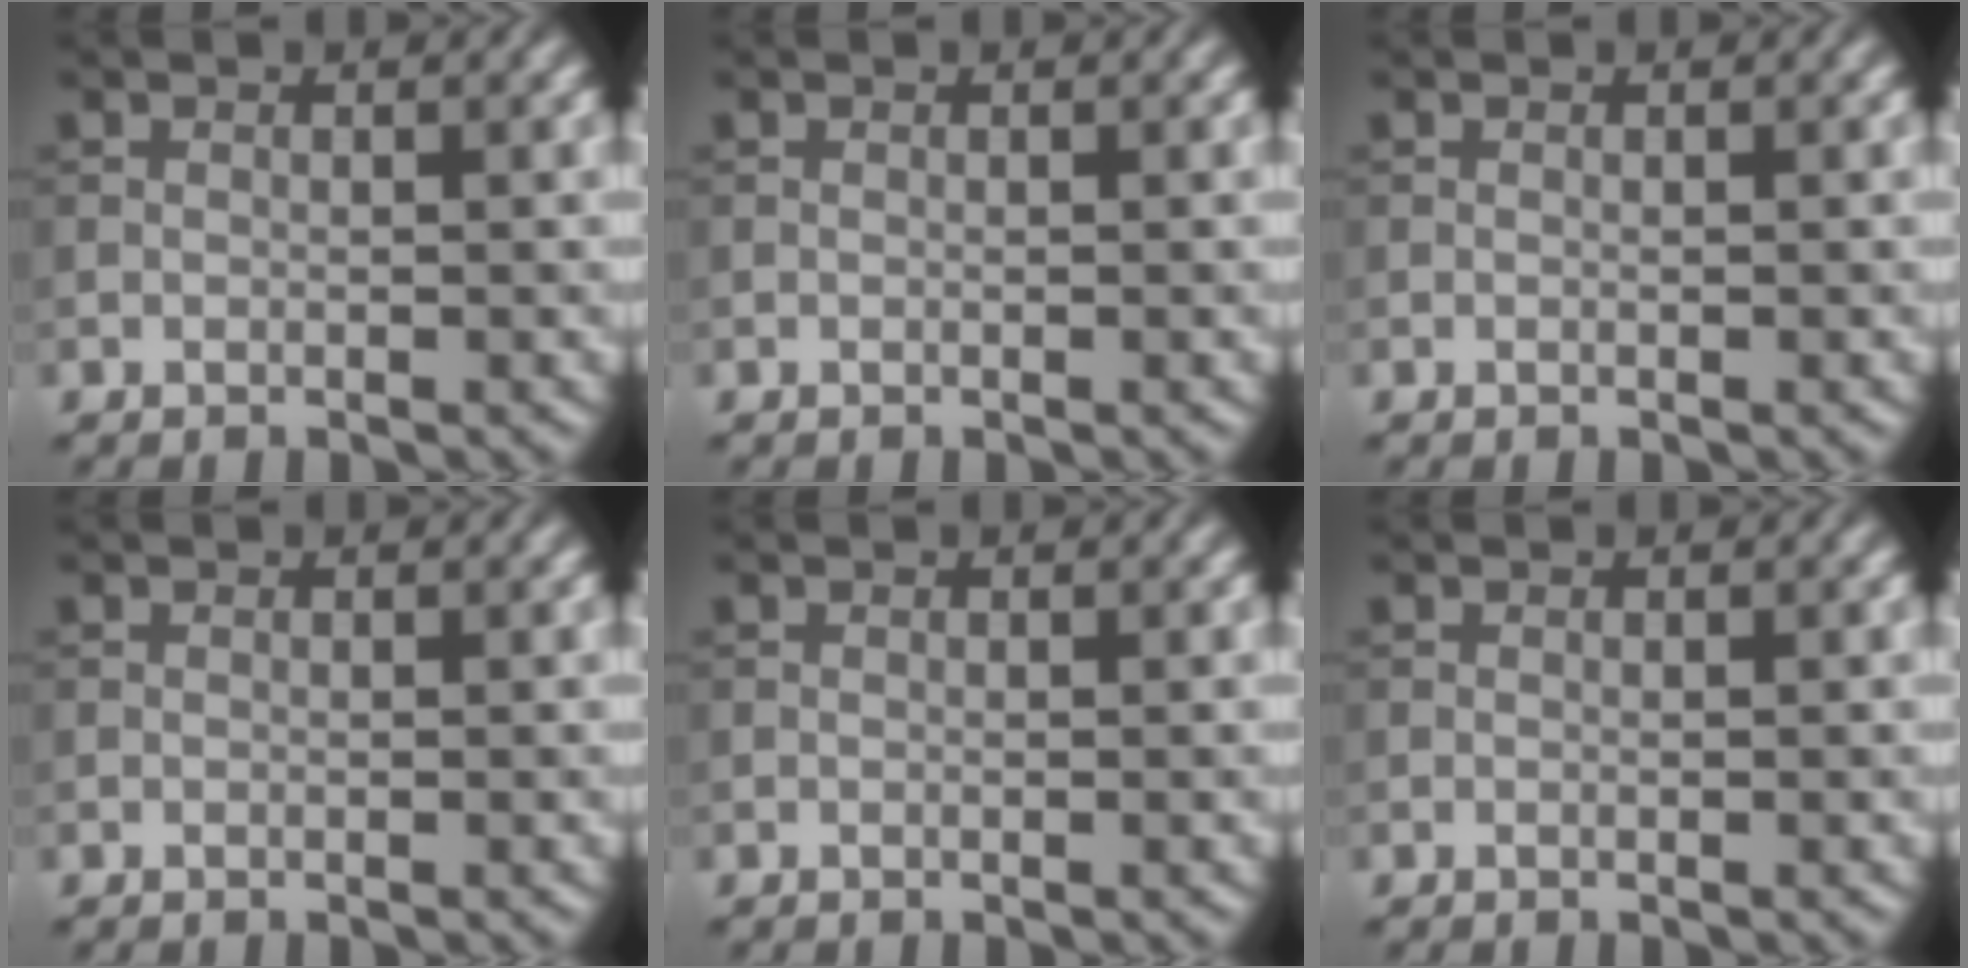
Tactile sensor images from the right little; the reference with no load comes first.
{"total": 0.0}
{"total": 0.0}
{"total": 0.0}
{"total": 0.0}
{"total": 0.0}